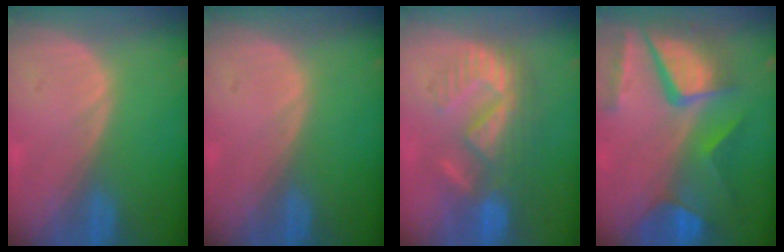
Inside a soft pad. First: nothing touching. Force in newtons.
{"total": 0.0}
{"total": 9.0, "press": 8.8, "slide": 1.9}
{"total": 11.5, "press": 9.5, "slide": 6.5}